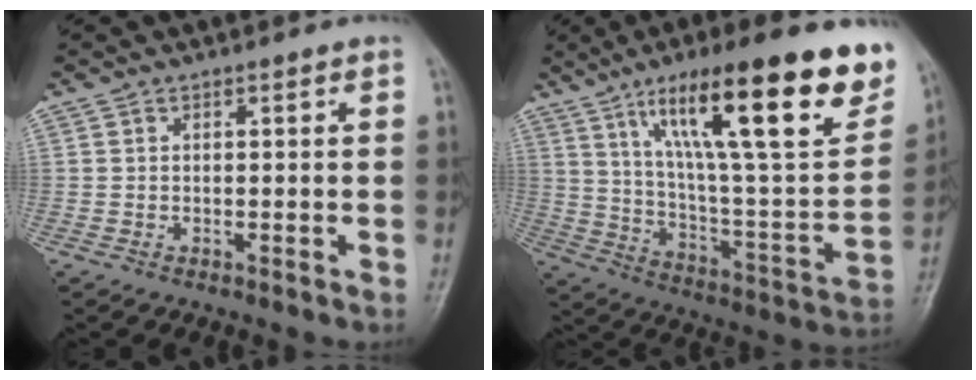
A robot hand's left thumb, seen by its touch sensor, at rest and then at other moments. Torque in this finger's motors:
{"motor_torque": [3.10, 1.91, 1.89, -0.89, 0.50]}